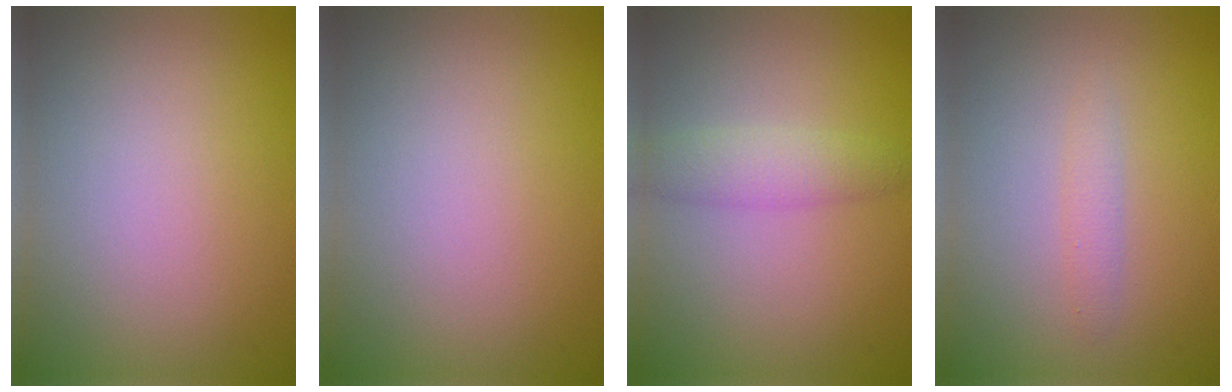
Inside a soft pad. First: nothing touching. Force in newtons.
{"total": 0.0}
{"total": 2.4, "press": 2.4, "slide": 0.1}
{"total": 1.2, "press": 1.2, "slide": 0.1}